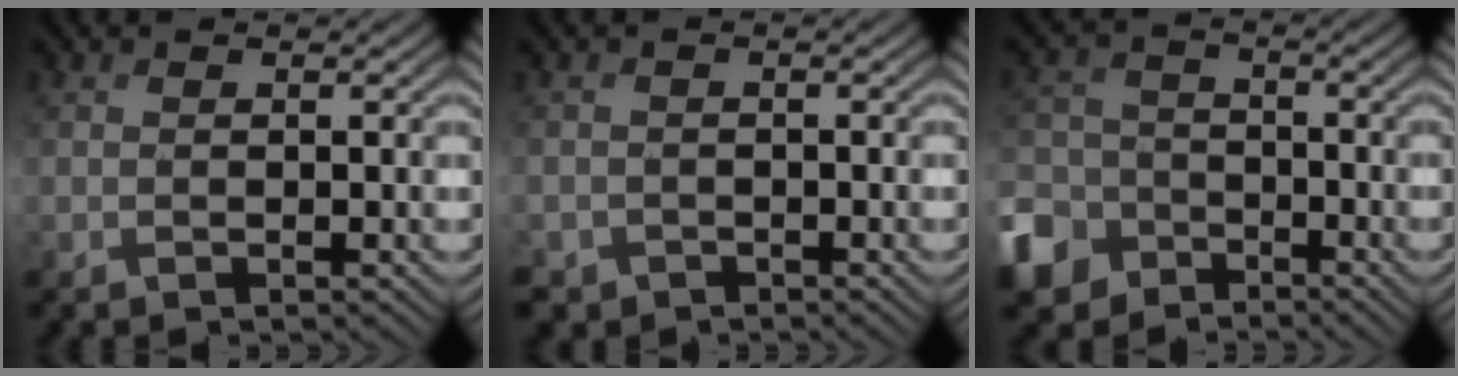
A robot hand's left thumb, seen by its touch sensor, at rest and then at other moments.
{"total": 1.9, "force": [-1.2, 1.5, -0.2], "torque": [0.002, -0.016, -0.026]}
{"total": 9.4, "force": [-6.1, 6.7, 2.5], "torque": [-0.071, -0.031, -0.132]}